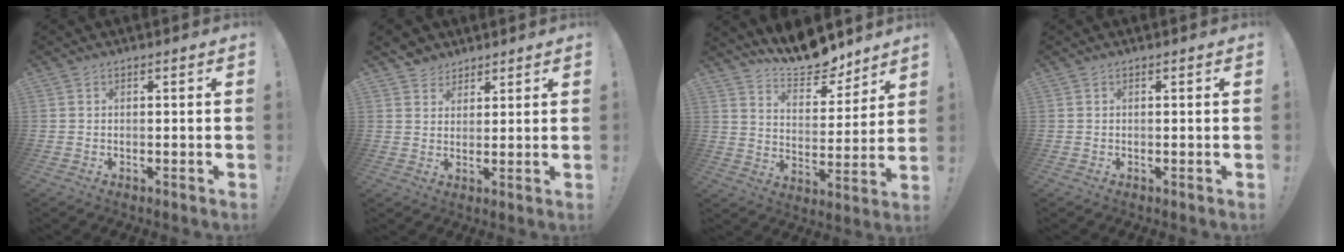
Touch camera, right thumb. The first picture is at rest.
{"total": 4.4, "force": [3.1, 3.1, -0.1], "torque": [0.006, -0.023, 0.060]}
{"total": 12.2, "force": [10.9, 3.7, 4.0], "torque": [-0.066, -0.091, 0.199]}
{"total": 0.0}